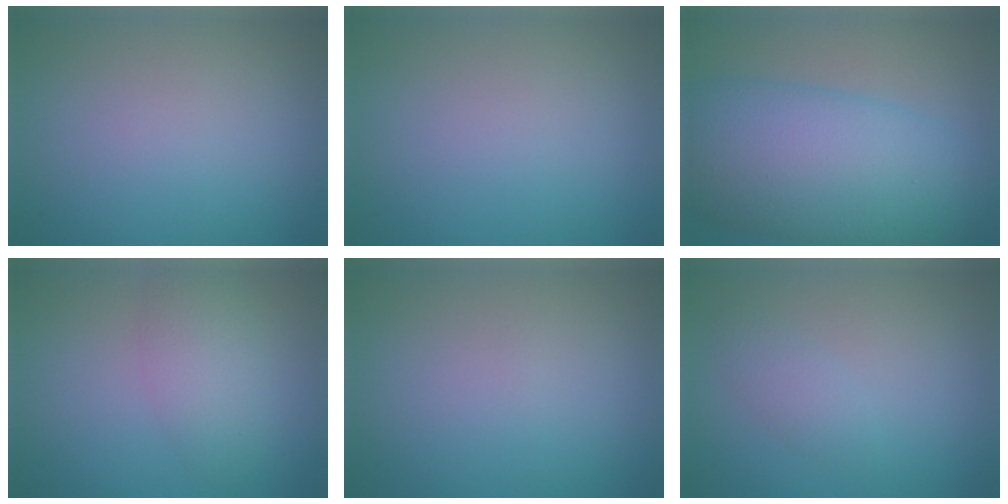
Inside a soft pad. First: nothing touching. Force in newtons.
{"total": 0.0}
{"total": 11.6, "press": 11.6, "slide": 0.2}
{"total": 3.4, "press": 3.4, "slide": 0.1}
{"total": 0.0}
{"total": 1.5, "press": 1.5, "slide": 0.1}